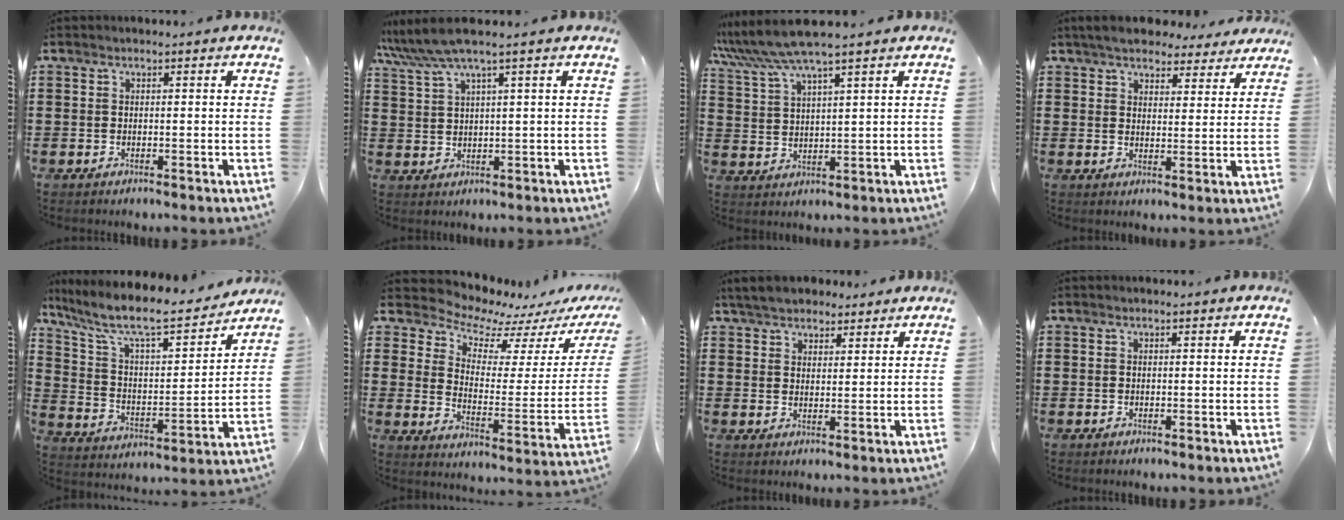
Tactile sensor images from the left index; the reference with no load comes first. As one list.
[{"total": 4.6, "force": [3.2, -0.2, 3.3], "torque": [-0.083, -0.007, 0.051]}, {"total": 6.3, "force": [5.1, -0.2, 3.6], "torque": [-0.087, -0.018, 0.089]}, {"total": 5.6, "force": [5.2, 1.3, 1.4], "torque": [-0.046, -0.012, 0.097]}, {"total": 9.1, "force": [7.6, 1.3, 4.9], "torque": [-0.128, -0.052, 0.125]}, {"total": 5.5, "force": [5.1, 1.7, 0.9], "torque": [-0.048, -0.051, 0.084]}, {"total": 4.7, "force": [4.2, 1.6, 1.2], "torque": [-0.037, 0.001, 0.080]}, {"total": 0.0}]